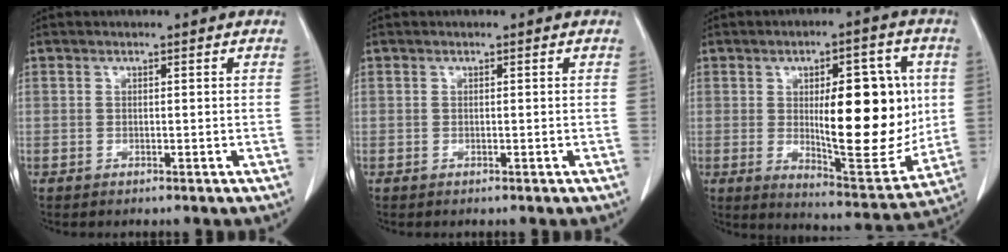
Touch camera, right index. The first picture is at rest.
{"total": 0.0}
{"total": 17.7, "force": [1.1, 5.7, 16.7], "torque": [-0.228, -0.004, 0.027]}